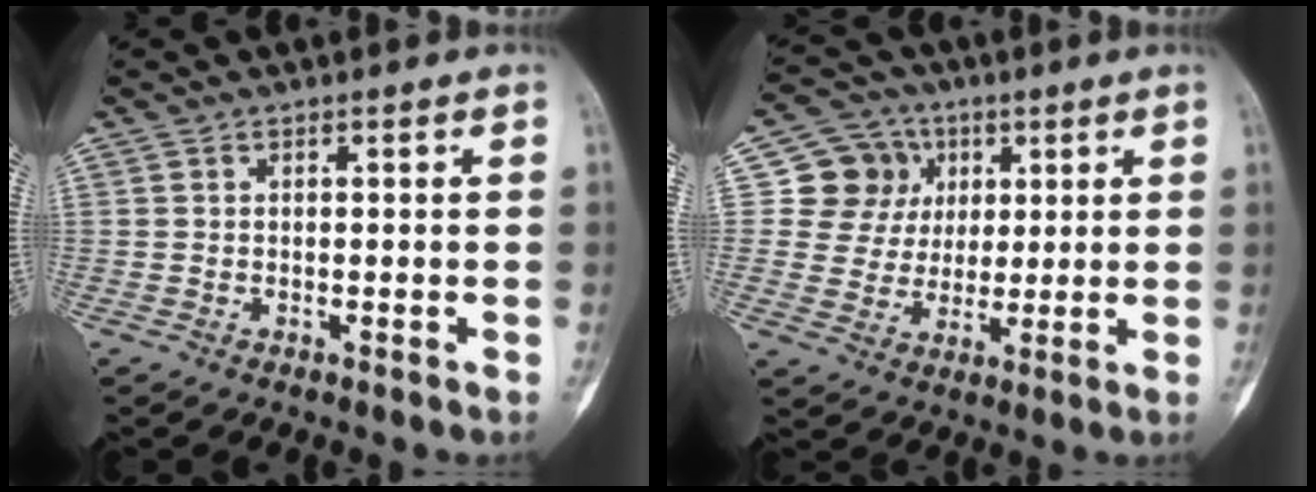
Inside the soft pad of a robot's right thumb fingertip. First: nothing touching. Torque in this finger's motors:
{"motor_torque": [0.01, 0.74, -0.11, 0.04, -0.05]}